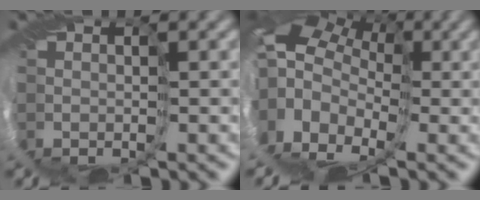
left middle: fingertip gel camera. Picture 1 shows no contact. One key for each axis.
{"total": 13.7, "fx": 1.4, "fy": 10.1, "fz": 9.2, "tx": -0.207, "ty": 0.012, "tz": 0.005}